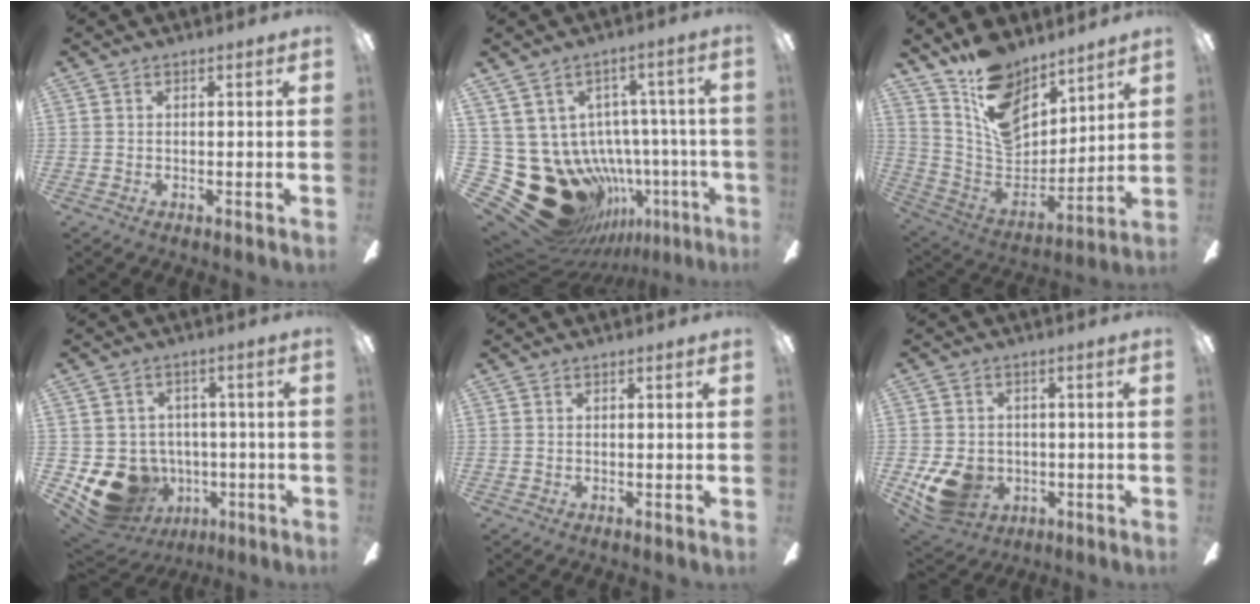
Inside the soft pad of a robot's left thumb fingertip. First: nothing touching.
{"total": 20.6, "force": [-5.9, 16.0, 11.6], "torque": [-0.241, -0.003, -0.039]}
{"total": 15.8, "force": [11.4, 8.8, 6.4], "torque": [-0.125, -0.080, 0.219]}
{"total": 13.1, "force": [-4.8, 10.7, 5.8], "torque": [-0.122, 0.016, -0.076]}
{"total": 0.0}
{"total": 10.9, "force": [-3.2, 8.7, 5.7], "torque": [-0.130, 0.007, -0.055]}